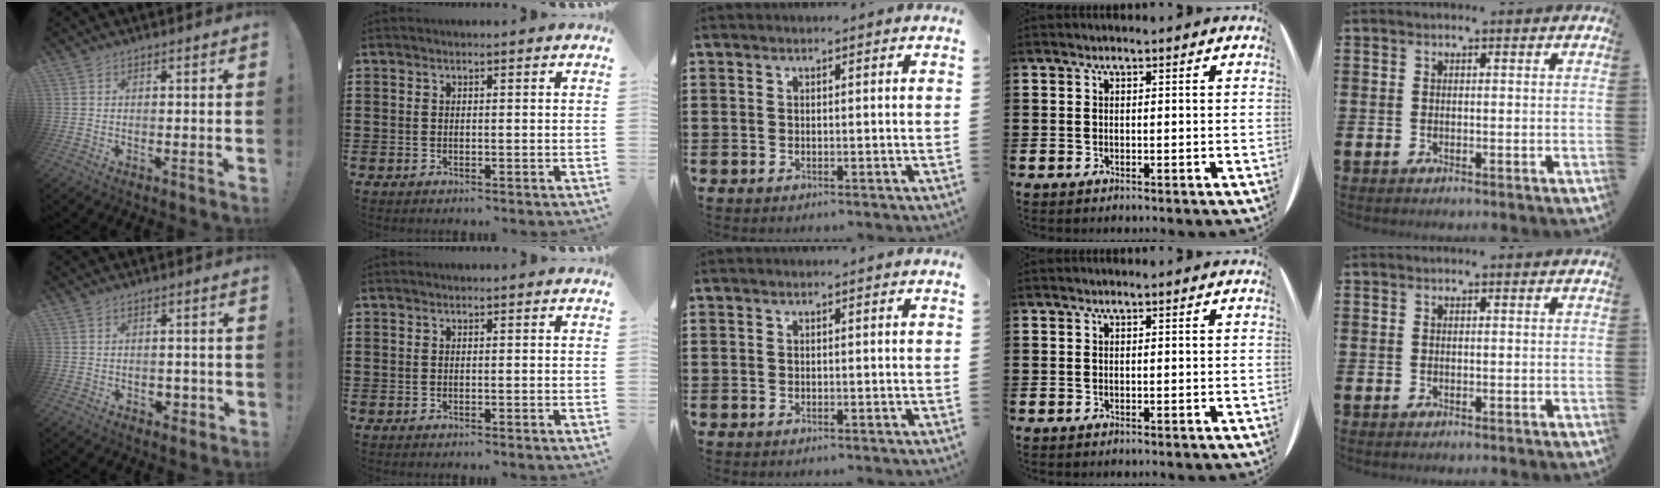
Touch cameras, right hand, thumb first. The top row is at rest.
{"thumb": {"total": 3.1, "force": [-1.0, 2.4, 1.7], "torque": [-0.011, -0.002, -0.018]}}